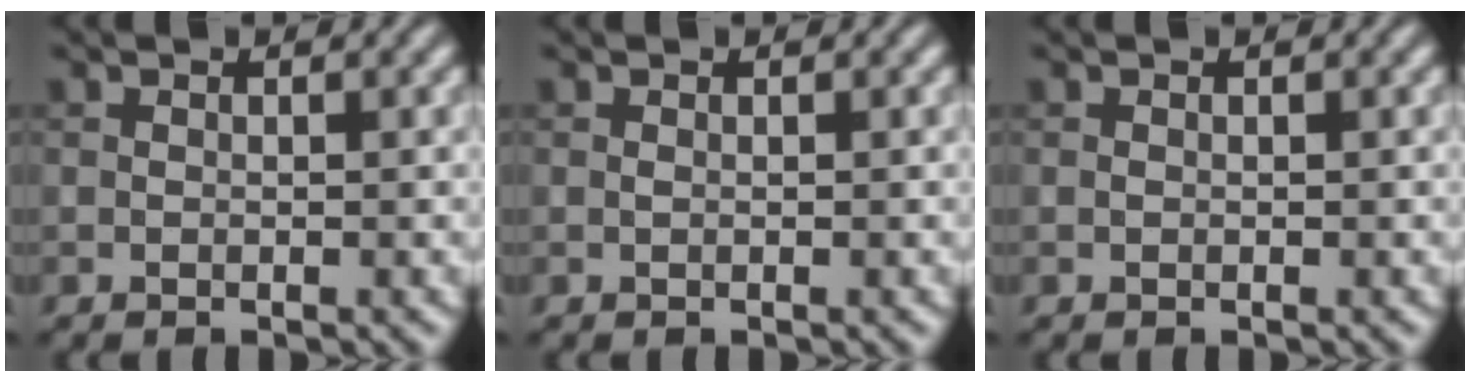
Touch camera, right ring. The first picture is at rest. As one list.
[{"total": 0.0}, {"total": 0.0}]